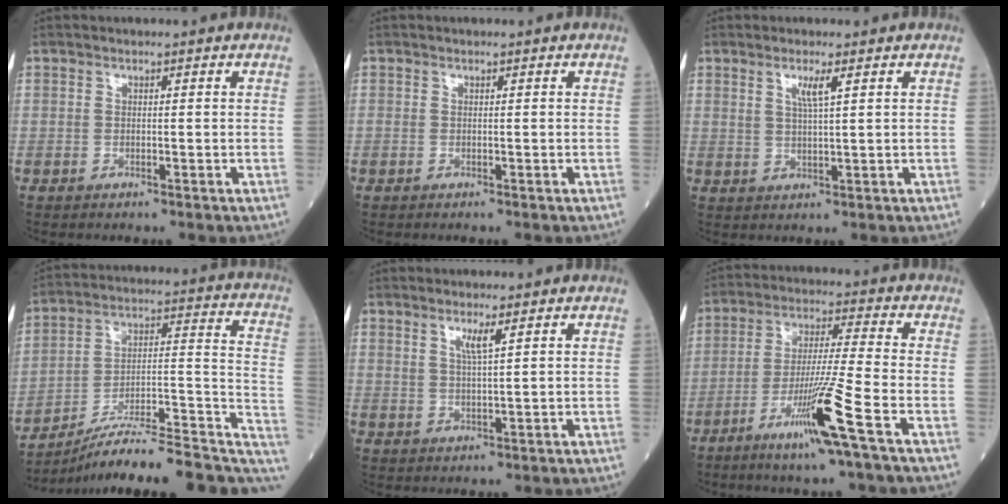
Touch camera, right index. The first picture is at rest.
{"total": 0.0}
{"total": 3.1, "force": [1.5, -0.1, 2.7], "torque": [-0.055, -0.003, 0.030]}
{"total": 19.0, "force": [-14.7, 3.5, 11.5], "torque": [-0.125, 0.049, -0.224]}
{"total": 2.8, "force": [1.6, -0.2, 2.3], "torque": [-0.048, -0.005, 0.032]}
{"total": 11.4, "force": [-5.6, -1.6, 9.8], "torque": [-0.184, -0.021, -0.108]}